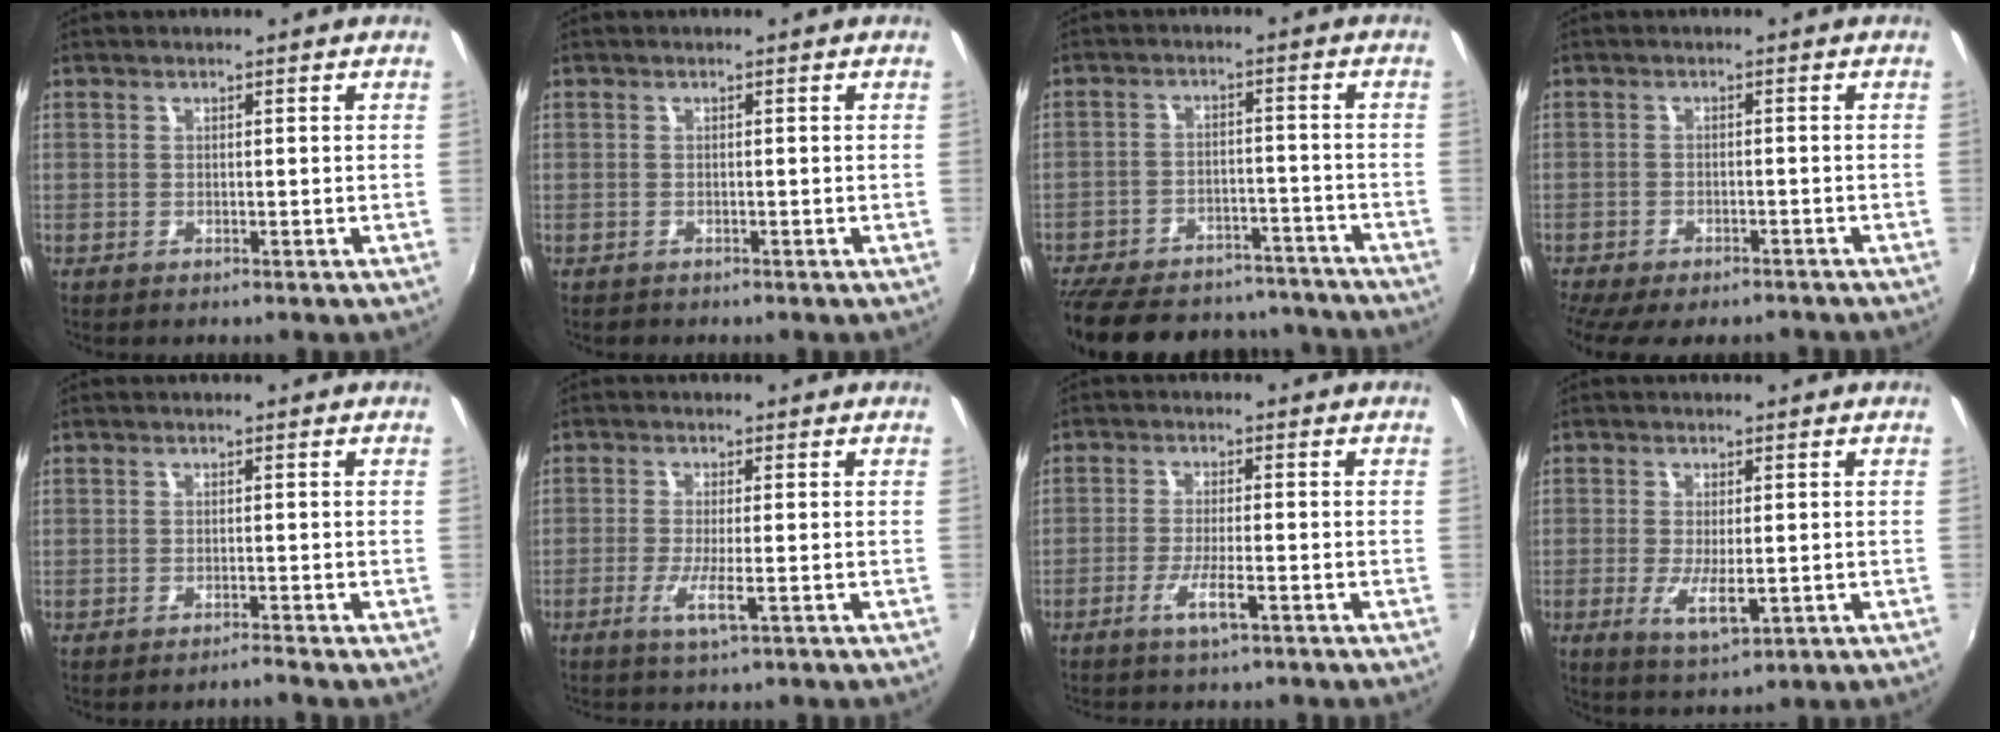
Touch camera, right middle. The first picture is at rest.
{"total": 0.8, "force": [-0.6, 0.5, -0.1], "torque": [-0.002, -0.001, -0.011]}
{"total": 25.3, "force": [-21.4, 10.1, 8.9], "torque": [-0.206, 0.032, -0.281]}
{"total": 9.6, "force": [-8.0, 2.8, 4.4], "torque": [-0.100, -0.037, -0.123]}
{"total": 1.2, "force": [-1.1, -0.3, 0.1], "torque": [0.000, -0.004, -0.020]}
{"total": 3.8, "force": [-2.1, 0.0, 3.2], "torque": [-0.072, -0.009, -0.043]}
{"total": 4.1, "force": [-2.8, 0.3, 3.0], "torque": [-0.068, -0.005, -0.054]}
{"total": 6.1, "force": [-1.8, 2.1, 5.4], "torque": [-0.106, -0.018, -0.028]}